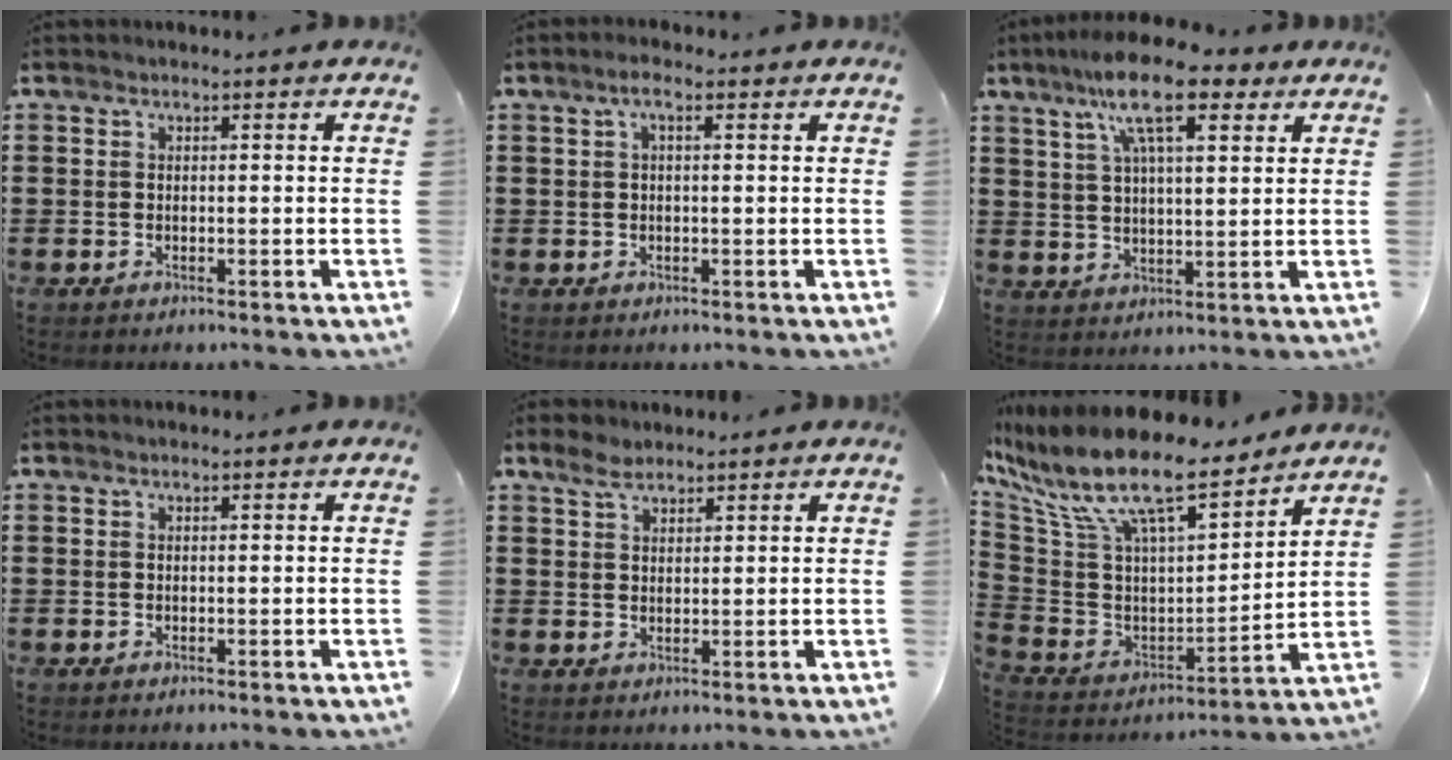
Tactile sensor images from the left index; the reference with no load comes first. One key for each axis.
{"total": 2.0, "fx": 0.8, "fy": 0.6, "fz": 1.8, "tx": -0.037, "ty": 0.006, "tz": 0.012}
{"total": 12.3, "fx": 7.9, "fy": 3.4, "fz": 8.9, "tx": -0.174, "ty": -0.006, "tz": 0.136}
{"total": 0.0}
{"total": 3.1, "fx": 2.4, "fy": 1.7, "fz": 1.0, "tx": -0.021, "ty": 0.006, "tz": 0.043}
{"total": 13.0, "fx": 10.0, "fy": 3.0, "fz": 7.7, "tx": -0.194, "ty": -0.067, "tz": 0.171}